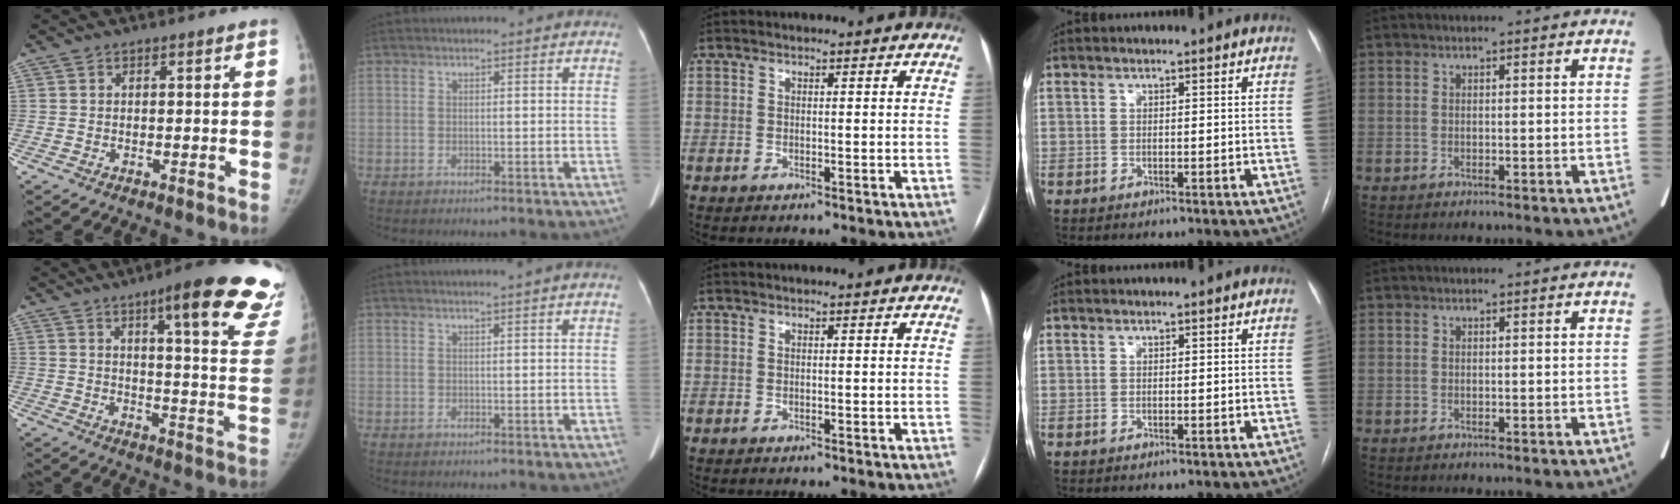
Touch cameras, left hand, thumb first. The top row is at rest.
{"thumb": {"total": 24.0, "force": [15.5, 4.3, 17.9], "torque": [-0.187, -0.069, 0.186]}, "index": {"total": 1.6, "force": [1.2, -0.5, 1.0], "torque": [-0.017, 0.005, 0.026]}}